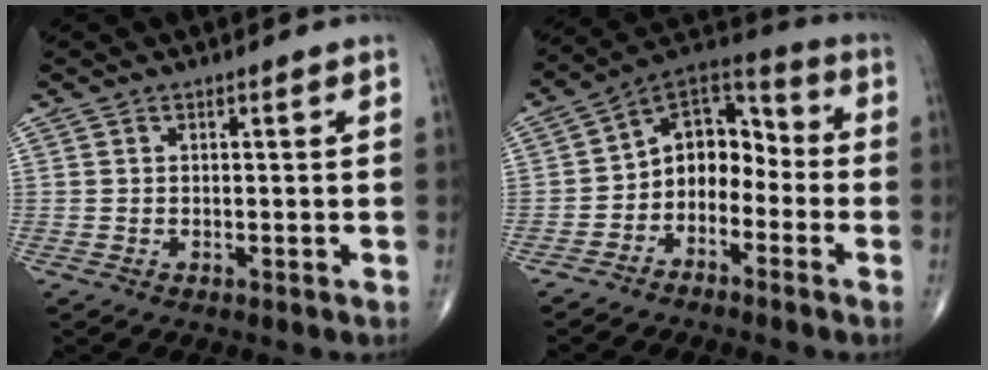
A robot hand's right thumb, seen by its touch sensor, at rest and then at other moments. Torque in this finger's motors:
{"motor_torque": [0.06, 0.21, 0.34, -0.18, 0.05]}